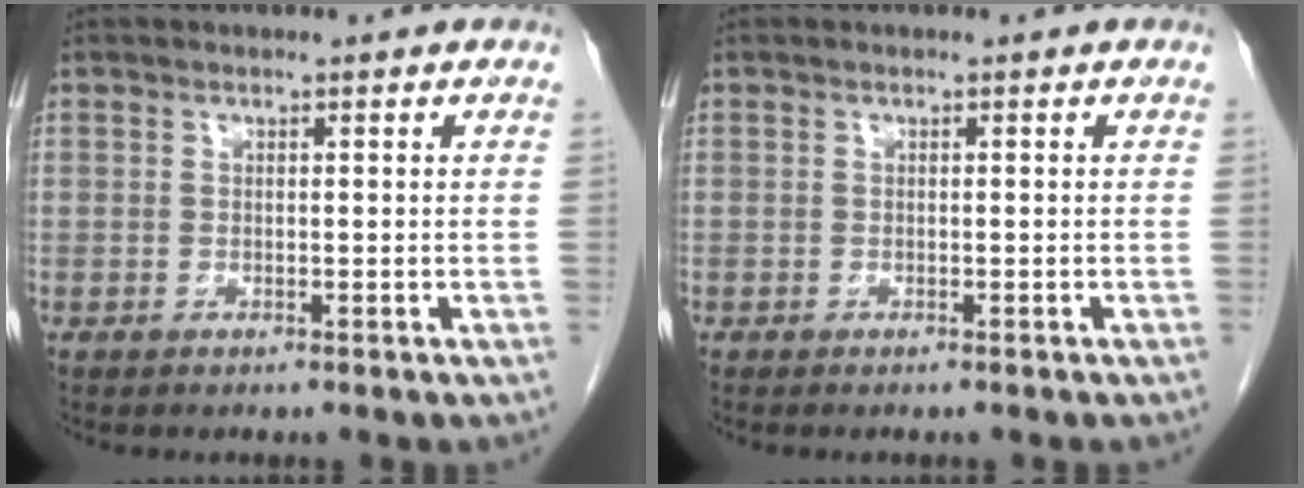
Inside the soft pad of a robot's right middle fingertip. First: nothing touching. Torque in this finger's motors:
{"motor_torque": [-0.15, 0.19, -0.01, -0.01]}